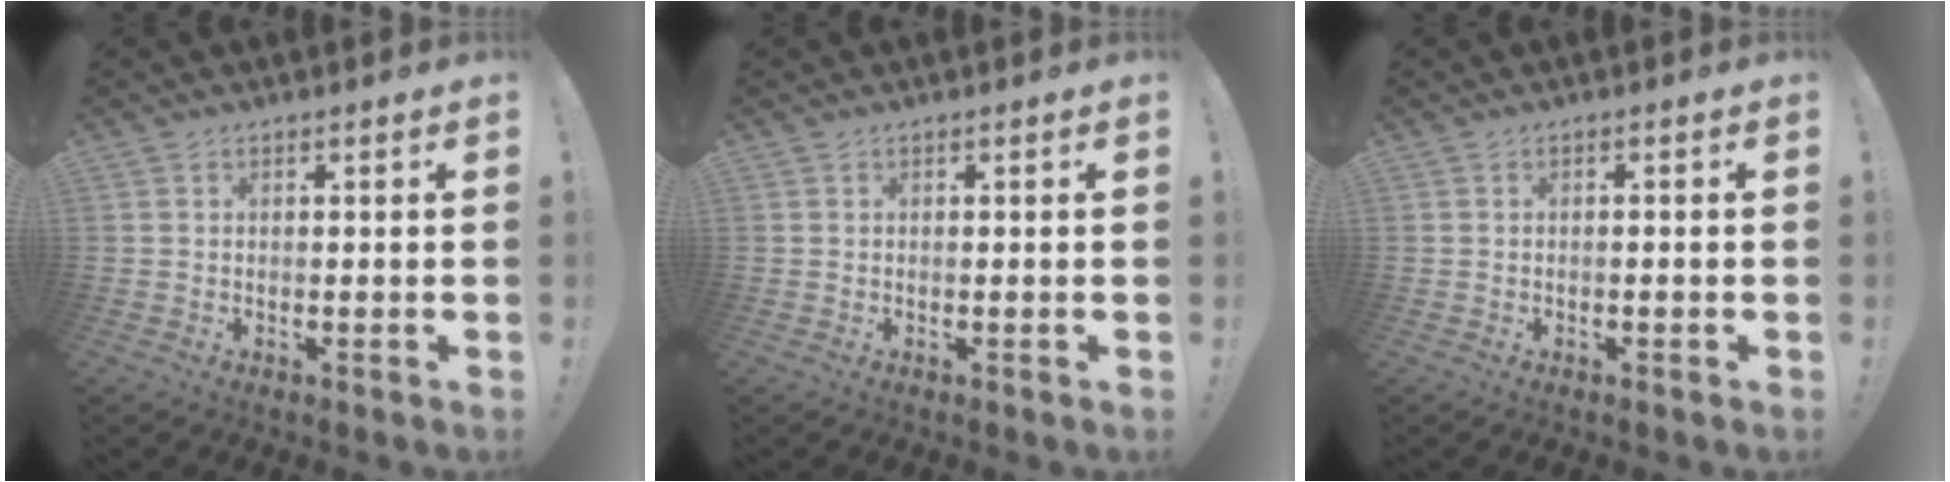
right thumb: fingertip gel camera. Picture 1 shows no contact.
{"total": 0.0}
{"total": 0.6, "force": [-0.6, 0.1, 0.2], "torque": [-0.002, 0.001, -0.010]}